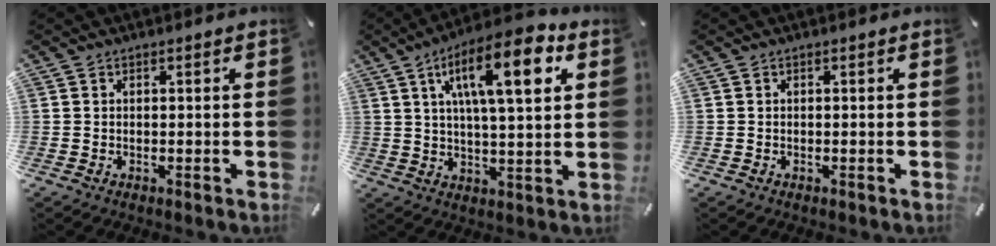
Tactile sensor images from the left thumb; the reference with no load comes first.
{"total": 16.5, "force": [6.9, 5.4, 14.0], "torque": [-0.217, -0.012, 0.103]}
{"total": 0.0}